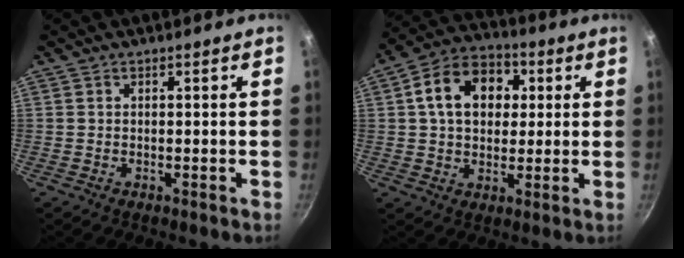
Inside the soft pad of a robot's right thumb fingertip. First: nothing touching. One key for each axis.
{"total": 13.7, "fx": 3.0, "fy": 10.0, "fz": 8.8, "tx": -0.117, "ty": 0.019, "tz": 0.034}